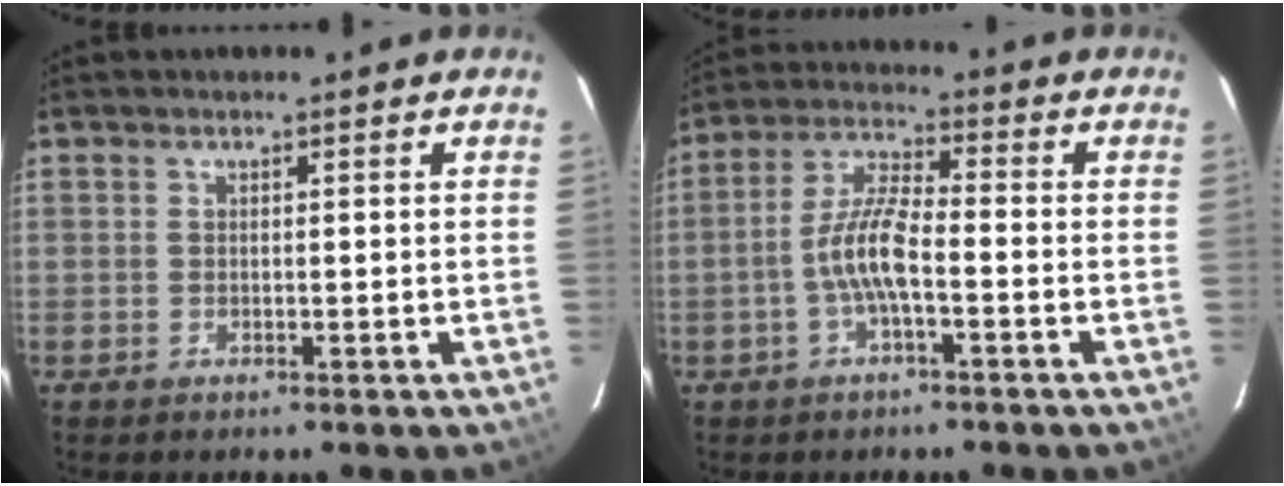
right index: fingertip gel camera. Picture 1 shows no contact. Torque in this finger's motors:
{"motor_torque": [1.20, -0.31, 0.64, 0.19]}